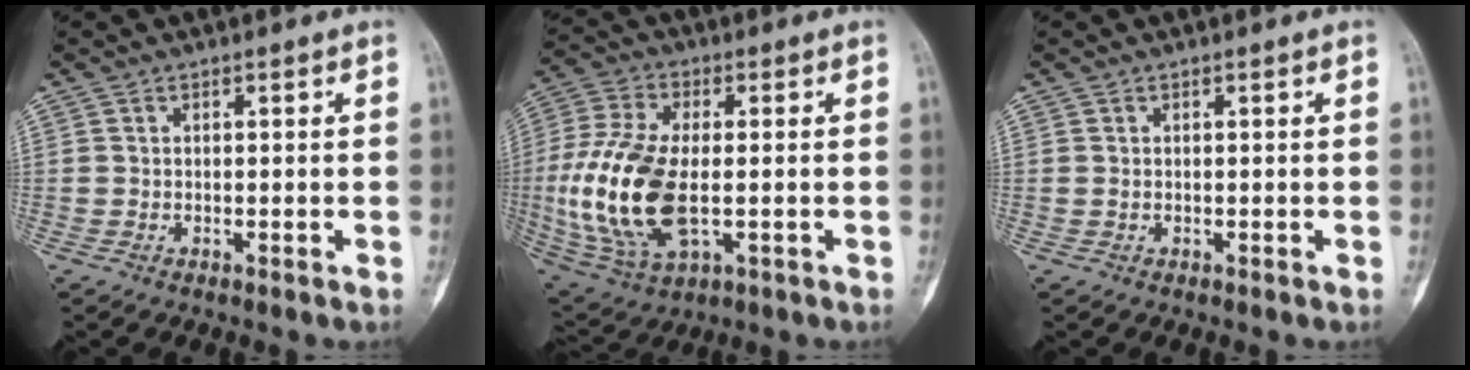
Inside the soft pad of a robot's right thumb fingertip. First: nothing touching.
{"total": 19.2, "force": [-2.1, 9.8, 16.4], "torque": [-0.363, -0.007, -0.028]}
{"total": 0.0}